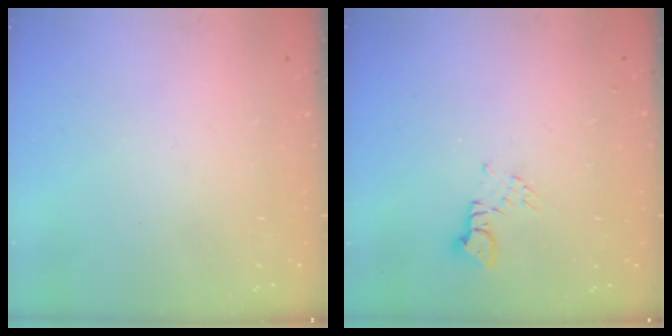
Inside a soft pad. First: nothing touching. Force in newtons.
{"total": 2.2, "press": 2.2, "slide": 0.2}